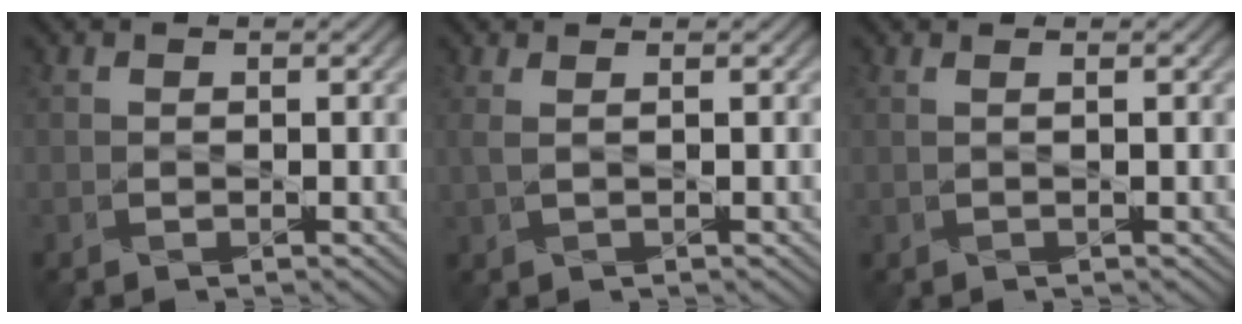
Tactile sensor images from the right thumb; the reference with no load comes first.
{"total": 1.3, "force": [0.8, 0.0, 1.0], "torque": [-0.030, 0.005, 0.015]}
{"total": 0.7, "force": [0.5, -0.2, 0.5], "torque": [-0.008, -0.002, 0.001]}